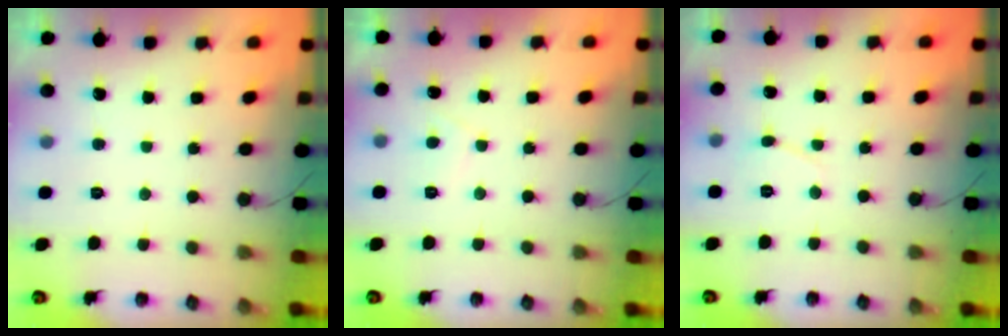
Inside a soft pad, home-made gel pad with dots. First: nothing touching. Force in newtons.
{"total": 2.6, "press": 2.5, "slide": 0.6}
{"total": 2.9, "press": 2.9, "slide": 0.3}